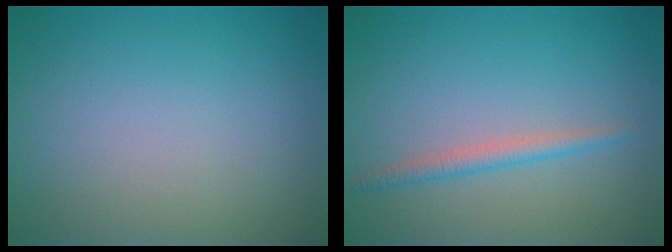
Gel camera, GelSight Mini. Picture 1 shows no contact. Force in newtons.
{"total": 1.7, "press": 1.7, "slide": 0.0}